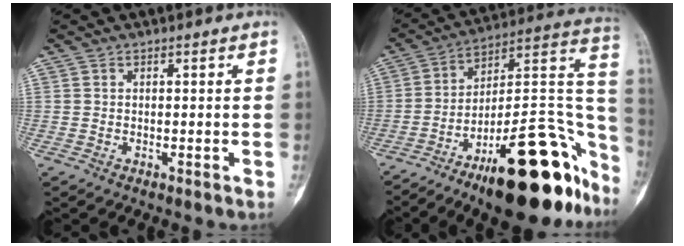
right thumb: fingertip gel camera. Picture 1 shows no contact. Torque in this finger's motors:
{"motor_torque": [3.02, 0.84, 1.35, -1.43, 0.50]}